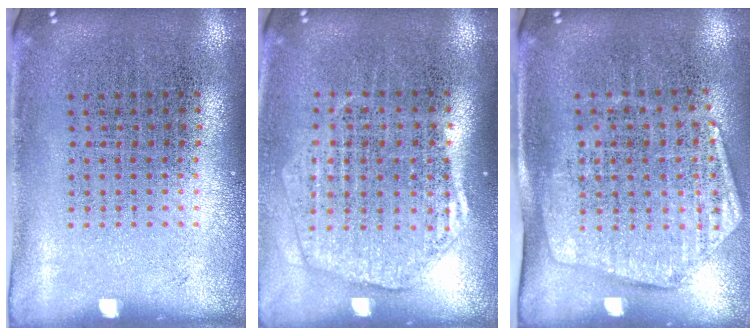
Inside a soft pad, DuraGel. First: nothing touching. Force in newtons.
{"total": 1.9, "press": 1.7, "slide": 0.8}
{"total": 1.9, "press": 1.6, "slide": 1.0}